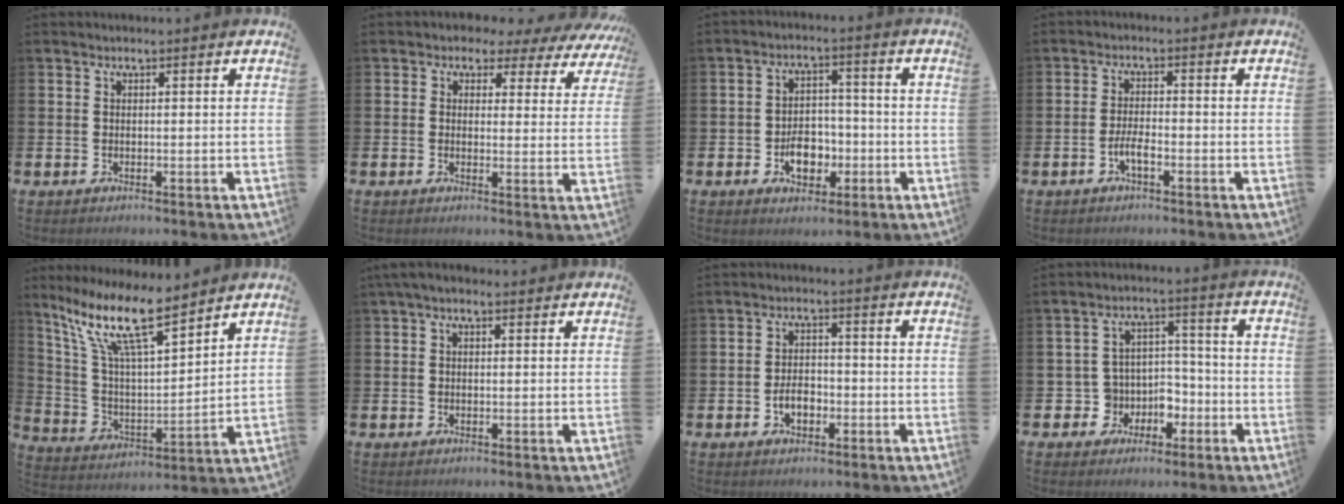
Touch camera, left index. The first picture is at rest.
{"total": 2.5, "force": [1.4, 2.1, 0.4], "torque": [-0.013, -0.018, 0.012]}
{"total": 5.2, "force": [-1.8, 3.7, 3.2], "torque": [-0.043, 0.003, -0.037]}
{"total": 2.6, "force": [-1.2, 0.8, 2.2], "torque": [-0.054, 0.005, -0.025]}
{"total": 13.2, "force": [9.6, 3.0, 8.5], "torque": [-0.188, -0.035, 0.167]}
{"total": 1.6, "force": [0.9, 0.8, 1.1], "torque": [-0.014, 0.005, 0.012]}
{"total": 3.5, "force": [-1.3, 2.2, 2.4], "torque": [-0.035, 0.000, -0.026]}
{"total": 5.4, "force": [-1.7, 5.1, 0.8], "torque": [-0.032, 0.003, -0.032]}